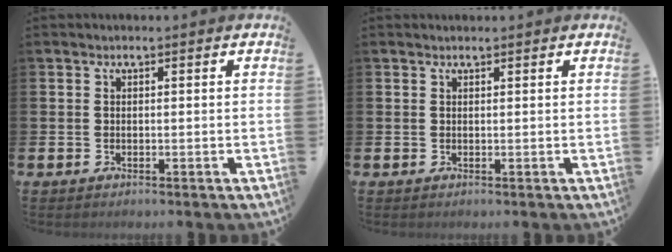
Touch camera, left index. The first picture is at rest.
{"total": 0.6, "force": [0.5, 0.1, 0.2], "torque": [0.010, -0.004, 0.007]}